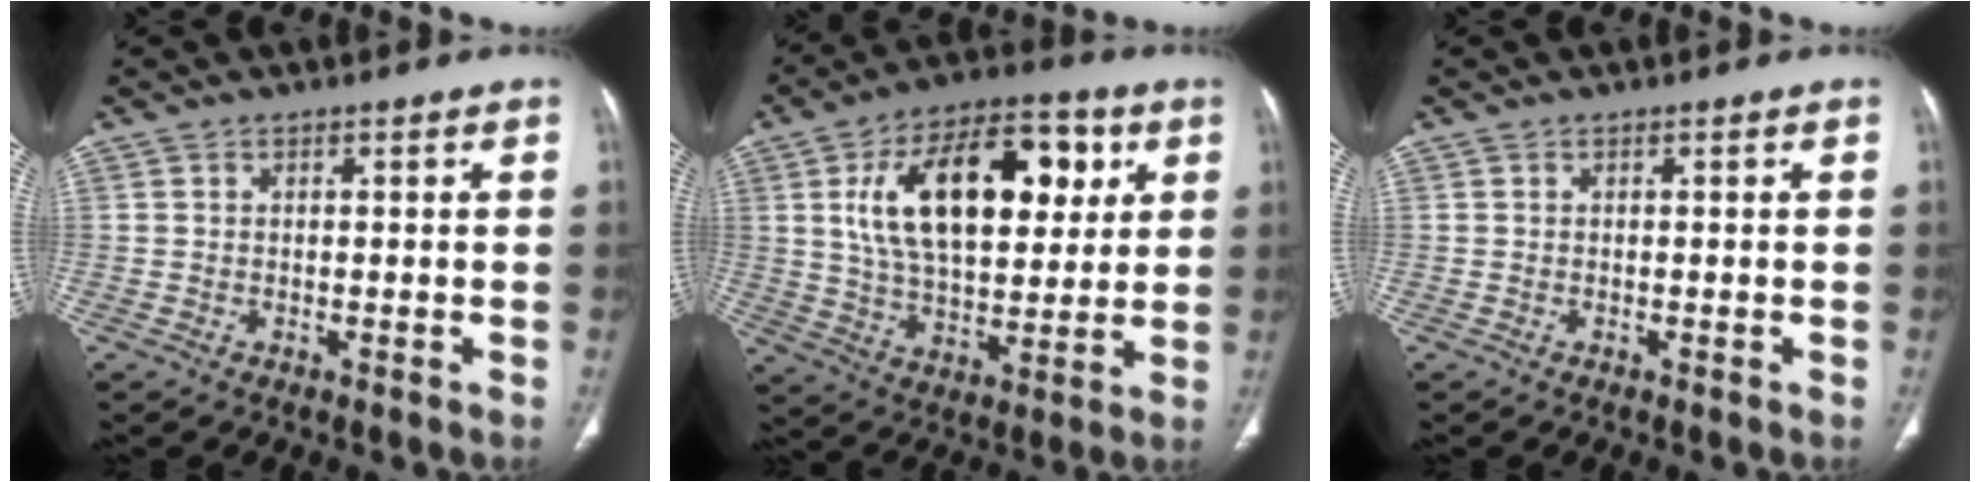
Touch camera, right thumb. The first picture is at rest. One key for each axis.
{"total": 23.5, "fx": 6.9, "fy": 12.3, "fz": 18.8, "tx": -0.279, "ty": -0.008, "tz": 0.111}
{"total": 0.0}